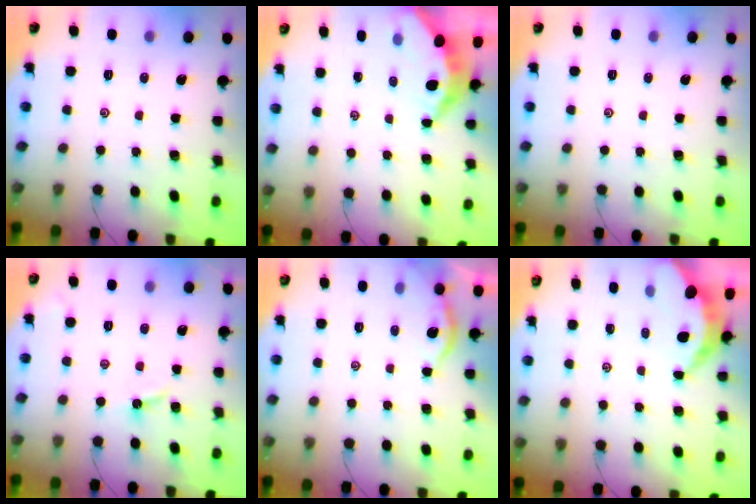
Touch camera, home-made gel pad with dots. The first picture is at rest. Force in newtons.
{"total": 4.0, "press": 4.0, "slide": 0.4}
{"total": 0.0}
{"total": 2.6, "press": 2.6, "slide": 0.3}
{"total": 2.7, "press": 2.7, "slide": 0.2}
{"total": 3.6, "press": 3.6, "slide": 0.4}